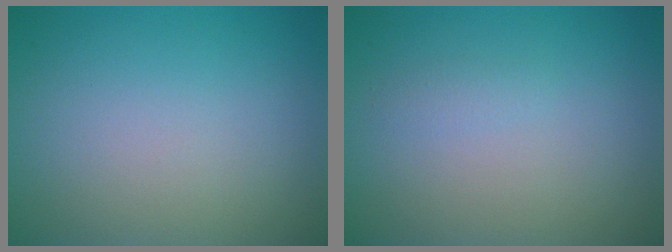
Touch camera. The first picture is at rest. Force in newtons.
{"total": 0.6, "press": 0.6, "slide": 0.0}